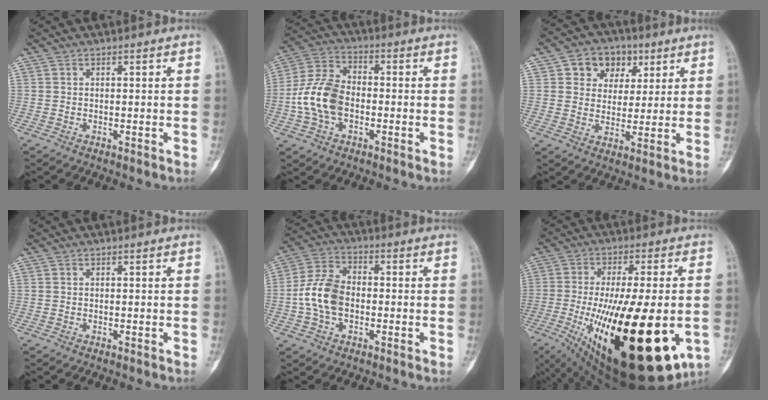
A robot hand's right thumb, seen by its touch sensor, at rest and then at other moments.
{"total": 11.7, "force": [-2.2, 7.7, 8.5], "torque": [-0.167, 0.031, -0.050]}
{"total": 9.6, "force": [4.1, 7.6, 4.1], "torque": [-0.022, -0.008, 0.063]}
{"total": 0.0}
{"total": 9.9, "force": [-1.4, 6.6, 7.2], "torque": [-0.136, 0.026, -0.036]}
{"total": 33.7, "force": [-8.1, 12.0, 30.5], "torque": [-0.444, -0.035, -0.099]}